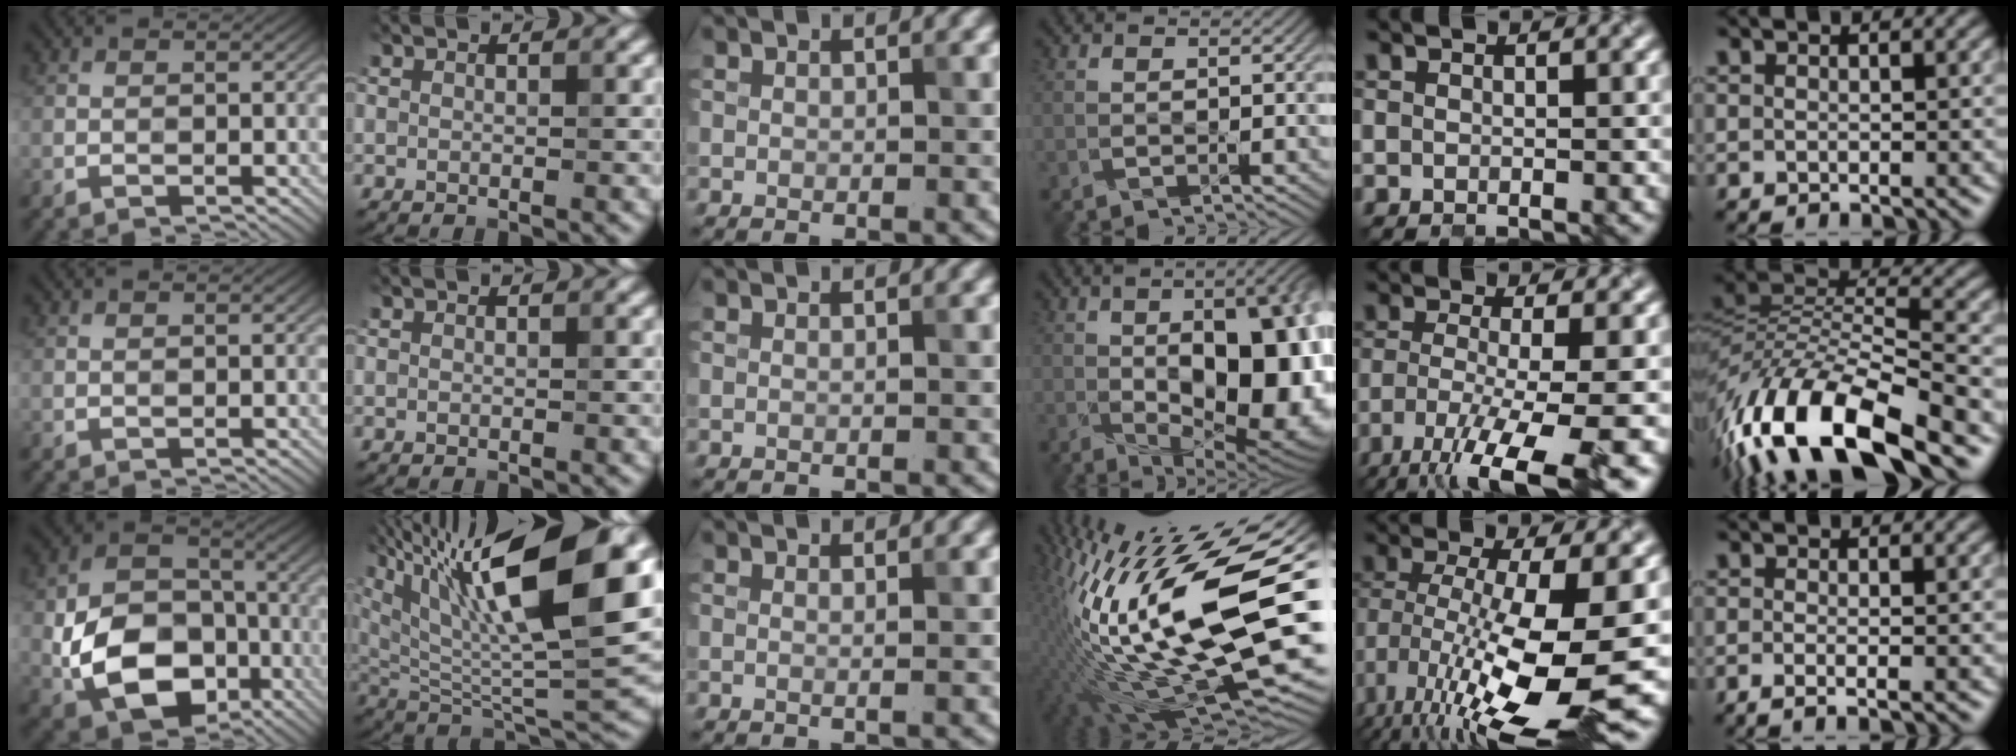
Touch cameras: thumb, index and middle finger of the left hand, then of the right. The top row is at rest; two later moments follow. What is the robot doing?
{"motion": "open", "object": "stapler"}